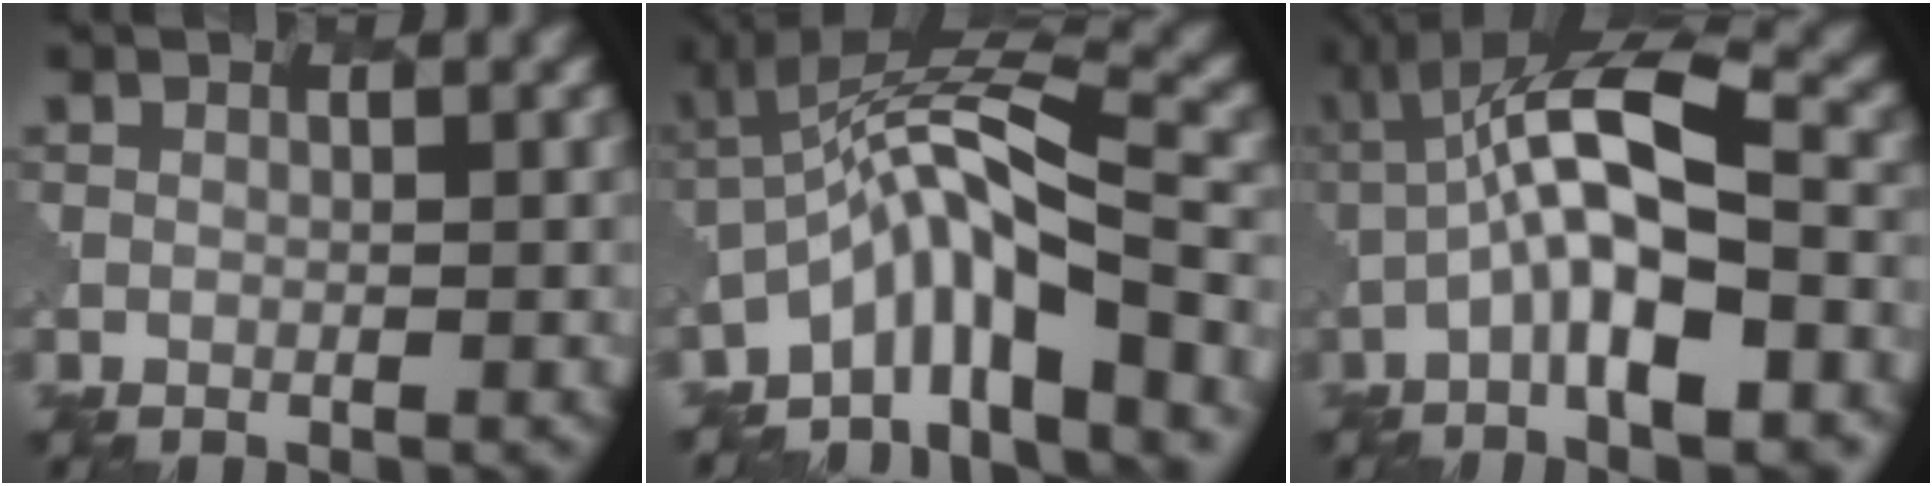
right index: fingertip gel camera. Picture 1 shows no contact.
{"total": 8.1, "force": [-4.3, 1.9, 6.6], "torque": [-0.112, 0.014, -0.078]}
{"total": 10.5, "force": [-2.2, 2.8, 9.8], "torque": [-0.174, 0.020, -0.033]}